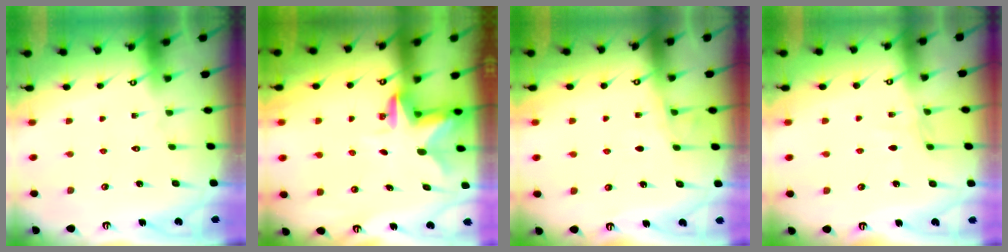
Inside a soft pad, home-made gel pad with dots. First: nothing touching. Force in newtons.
{"total": 2.4, "press": 2.3, "slide": 0.4}
{"total": 3.5, "press": 3.5, "slide": 0.5}
{"total": 3.8, "press": 3.8, "slide": 0.5}